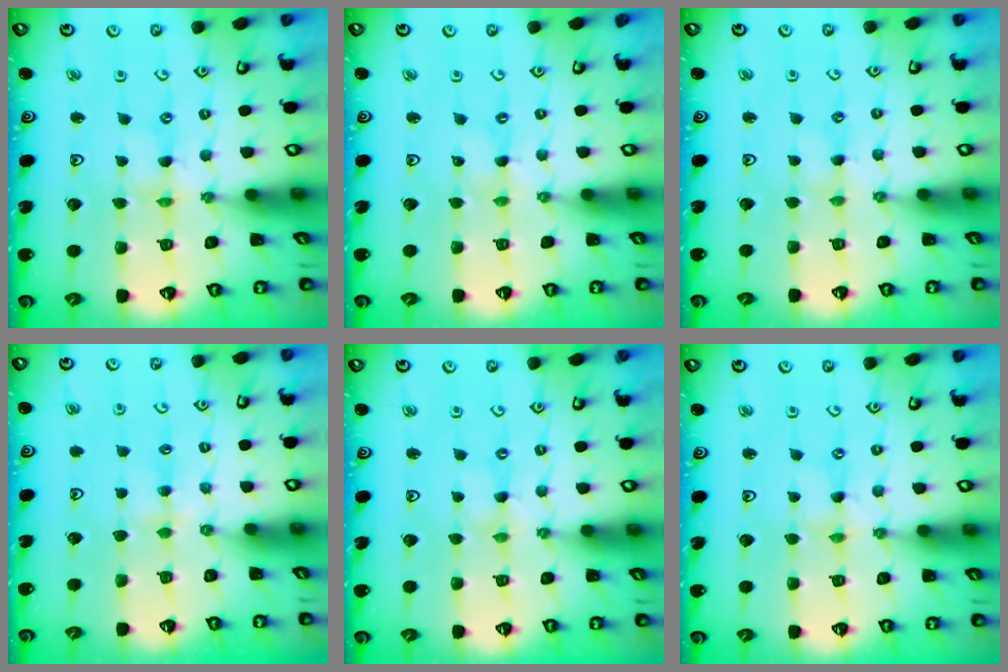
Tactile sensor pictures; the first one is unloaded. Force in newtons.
{"total": 0.0}
{"total": 1.0, "press": 1.0, "slide": 0.3}
{"total": 2.8, "press": 2.7, "slide": 0.6}
{"total": 0.0}
{"total": 0.0}